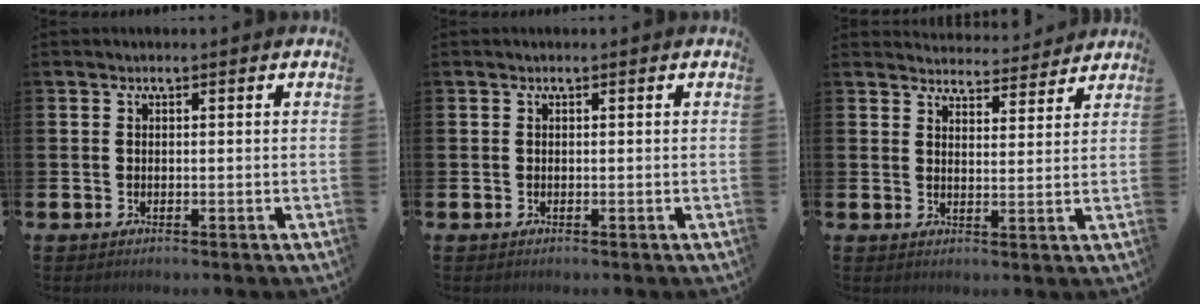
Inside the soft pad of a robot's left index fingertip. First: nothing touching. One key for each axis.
{"total": 0.0}
{"total": 4.0, "fx": 3.9, "fy": 0.6, "fz": -0.1, "tx": -0.001, "ty": -0.030, "tz": 0.068}